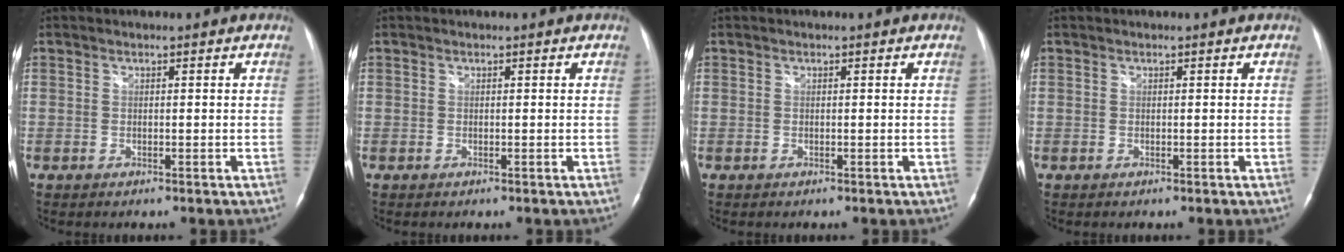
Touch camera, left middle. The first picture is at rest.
{"total": 0.0}
{"total": 0.0}
{"total": 0.0}